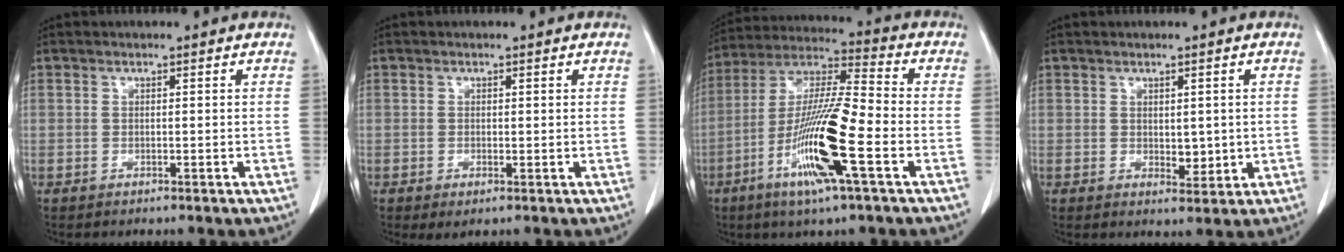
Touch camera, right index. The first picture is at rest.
{"total": 1.6, "force": [-0.7, 0.7, 1.3], "torque": [-0.018, -0.004, -0.005]}
{"total": 16.2, "force": [-5.9, 0.7, 15.1], "torque": [-0.304, -0.017, -0.113]}
{"total": 2.3, "force": [0.0, 1.5, 1.8], "torque": [-0.019, -0.004, 0.006]}